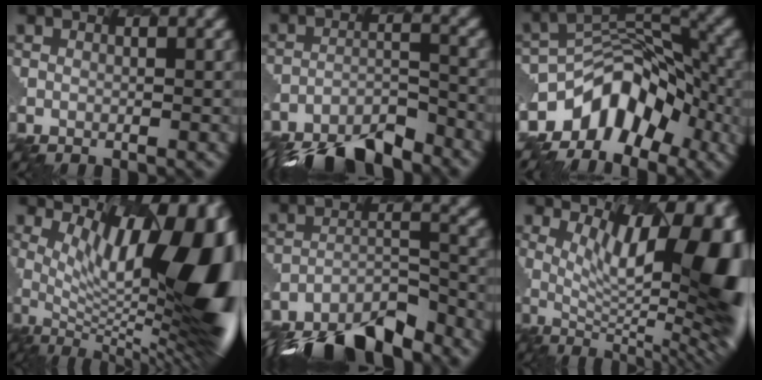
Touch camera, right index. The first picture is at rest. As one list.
[{"total": 9.9, "force": [-9.0, 2.4, 3.1], "torque": [-0.064, -0.017, -0.137]}, {"total": 6.9, "force": [-5.0, 4.0, 2.6], "torque": [-0.030, 0.001, -0.099]}, {"total": 15.7, "force": [3.3, 6.3, 14.0], "torque": [-0.192, -0.007, 0.070]}, {"total": 11.2, "force": [-10.1, 3.3, 3.7], "torque": [-0.085, -0.004, -0.154]}, {"total": 14.2, "force": [3.0, 5.1, 12.9], "torque": [-0.170, -0.013, 0.061]}]